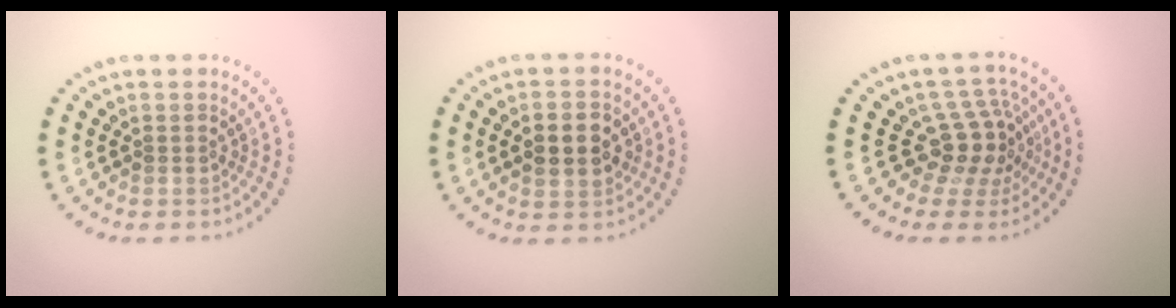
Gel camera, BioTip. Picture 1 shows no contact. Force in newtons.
{"total": 4.2, "press": 4.2, "slide": 0.1}
{"total": 4.3, "press": 3.1, "slide": 2.9}